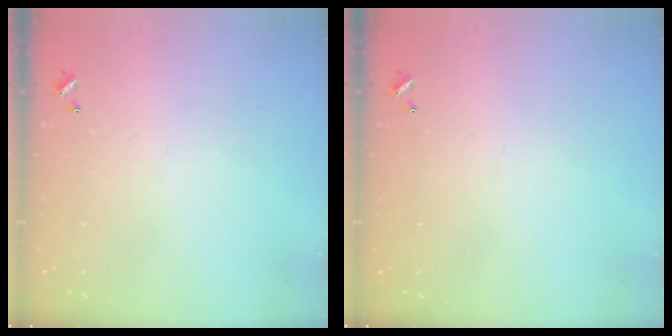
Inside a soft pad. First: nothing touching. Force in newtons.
{"total": 0.0}